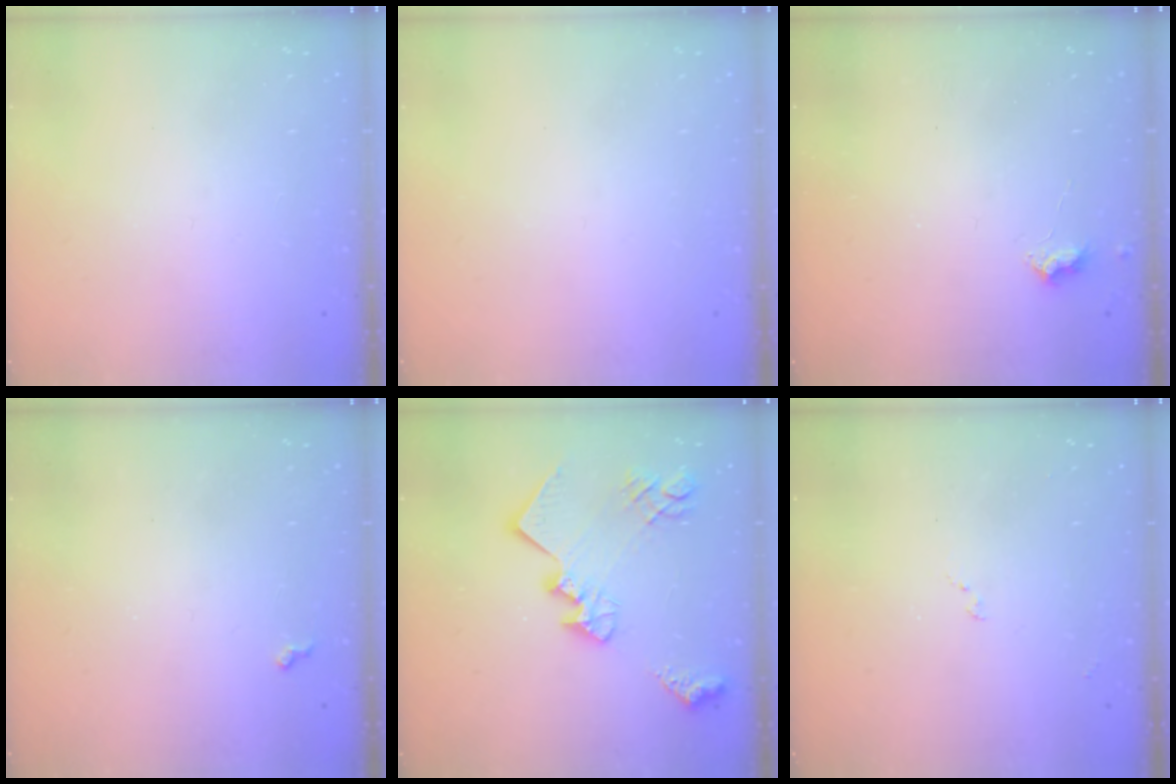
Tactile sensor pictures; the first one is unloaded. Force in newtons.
{"total": 0.0}
{"total": 3.2, "press": 3.1, "slide": 0.4}
{"total": 3.6, "press": 3.6, "slide": 0.4}
{"total": 20.5, "press": 20.5, "slide": 1.1}
{"total": 8.0, "press": 7.9, "slide": 0.7}